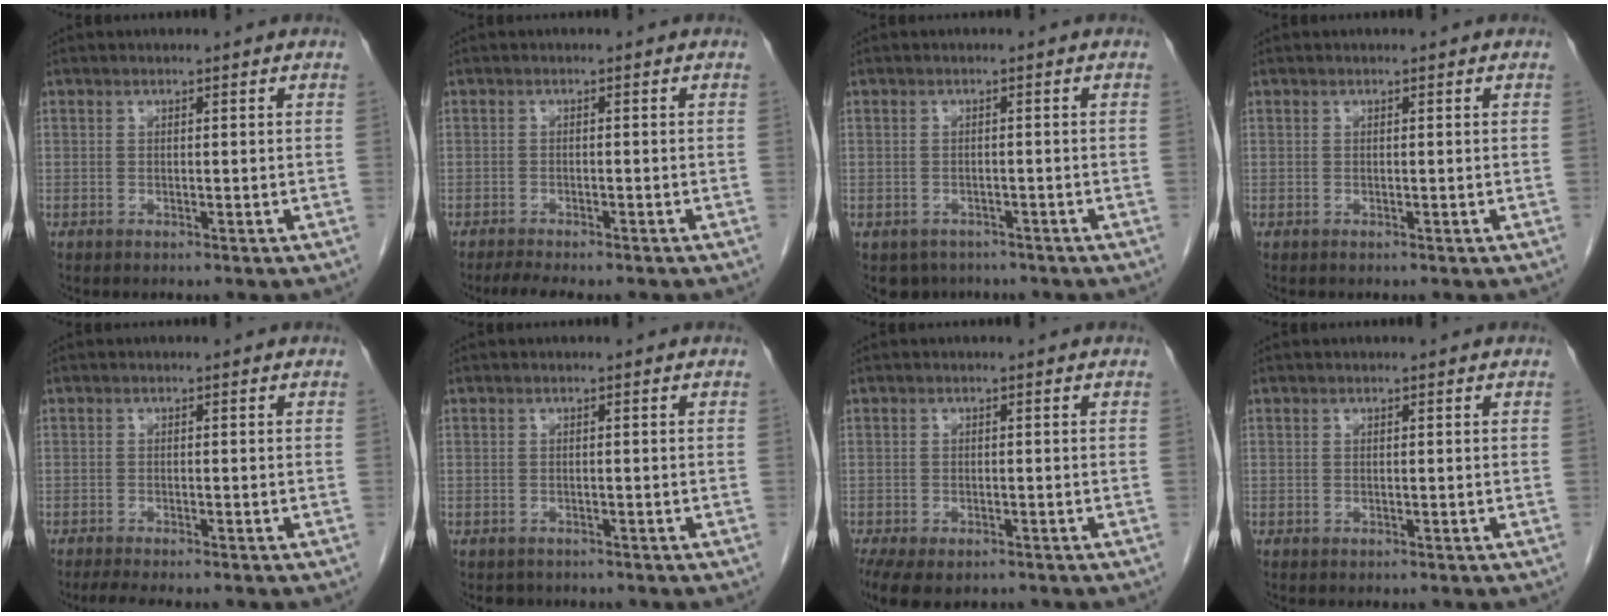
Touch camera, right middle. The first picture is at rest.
{"total": 4.9, "force": [-4.1, 1.0, 2.4], "torque": [-0.035, -0.010, -0.060]}
{"total": 3.9, "force": [-2.9, 2.5, 0.4], "torque": [-0.002, 0.004, -0.040]}
{"total": 0.0}
{"total": 4.2, "force": [-3.5, 0.5, 2.3], "torque": [-0.033, -0.009, -0.051]}
{"total": 1.7, "force": [-1.4, 1.0, 0.0], "torque": [-0.007, 0.001, -0.020]}
{"total": 9.4, "force": [-6.2, 4.9, 5.1], "torque": [-0.113, -0.014, -0.088]}
{"total": 0.0}